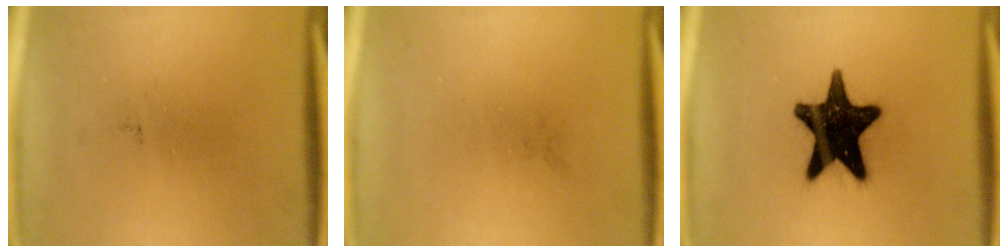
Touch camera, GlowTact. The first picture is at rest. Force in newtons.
{"total": 0.0}
{"total": 17.9}